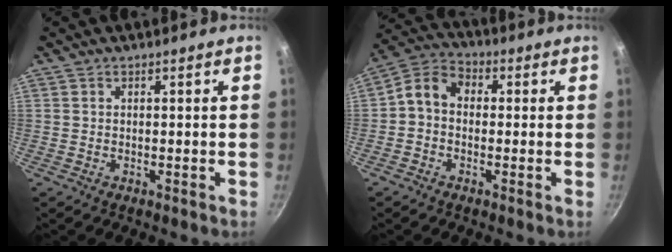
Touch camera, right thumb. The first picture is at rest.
{"total": 6.7, "force": [-0.3, 5.3, 4.2], "torque": [-0.068, 0.025, -0.029]}